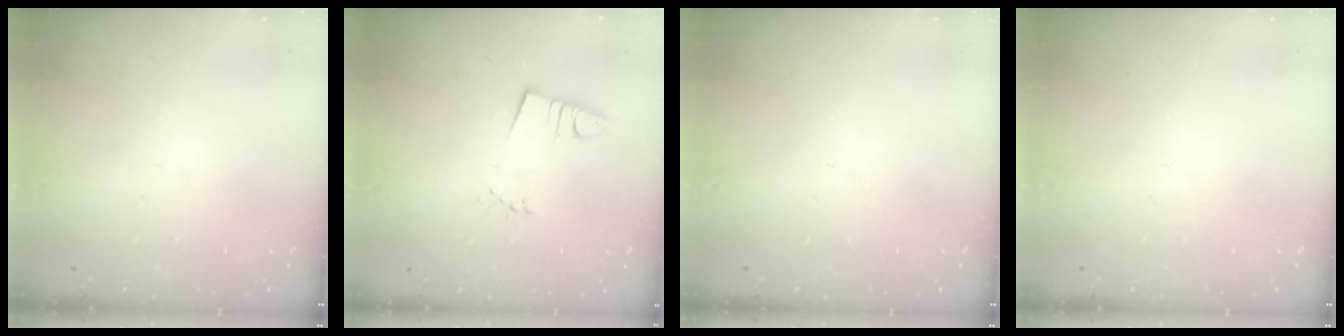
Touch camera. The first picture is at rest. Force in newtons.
{"total": 3.0, "press": 1.6, "slide": 2.5}
{"total": 0.0}
{"total": 0.0}